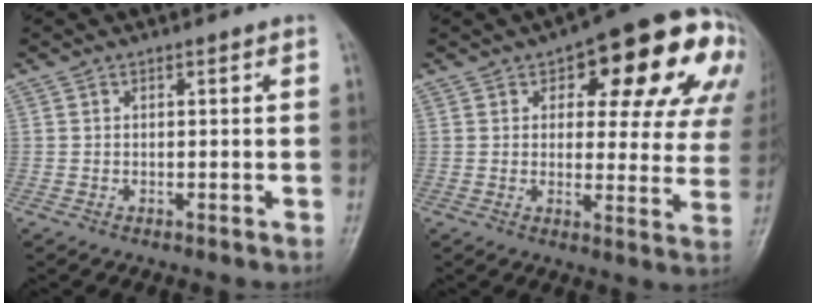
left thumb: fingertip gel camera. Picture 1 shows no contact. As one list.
[{"total": 20.9, "force": [8.8, 9.2, 16.6], "torque": [-0.162, 0.004, 0.108]}]